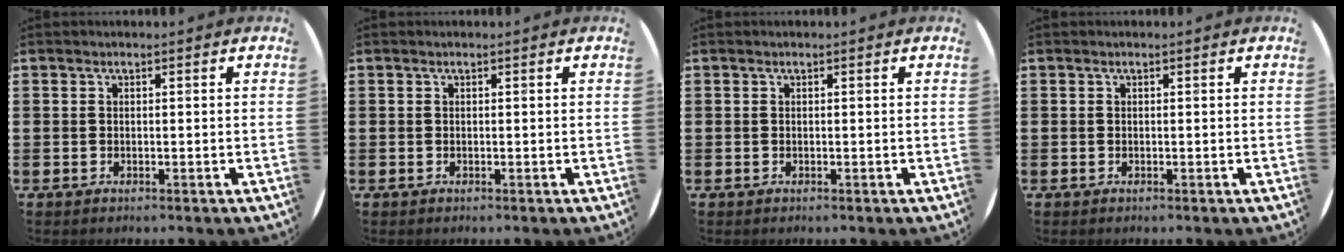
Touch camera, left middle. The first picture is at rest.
{"total": 0.0}
{"total": 0.0}
{"total": 0.0}